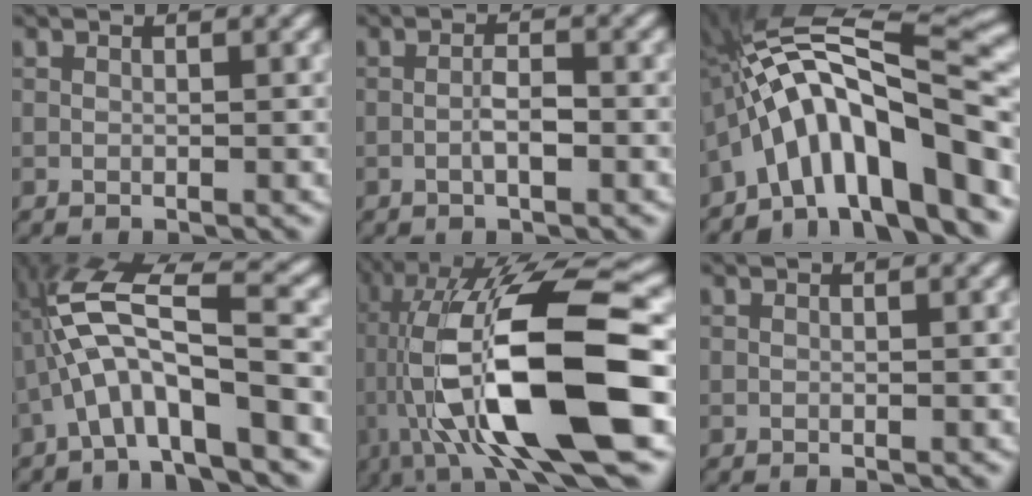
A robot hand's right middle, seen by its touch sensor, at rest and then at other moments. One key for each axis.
{"total": 1.4, "fx": -0.6, "fy": 0.2, "fz": 1.2, "tx": -0.025, "ty": 0.010, "tz": -0.007}
{"total": 13.1, "fx": -5.5, "fy": 3.6, "fz": 11.3, "tx": -0.164, "ty": 0.032, "tz": -0.085}
{"total": 8.3, "fx": -2.1, "fy": 1.9, "fz": 7.8, "tx": -0.147, "ty": 0.034, "tz": -0.034}
{"total": 15.4, "fx": -1.8, "fy": 4.2, "fz": 14.7, "tx": -0.264, "ty": 0.024, "tz": -0.024}
{"total": 0.0}